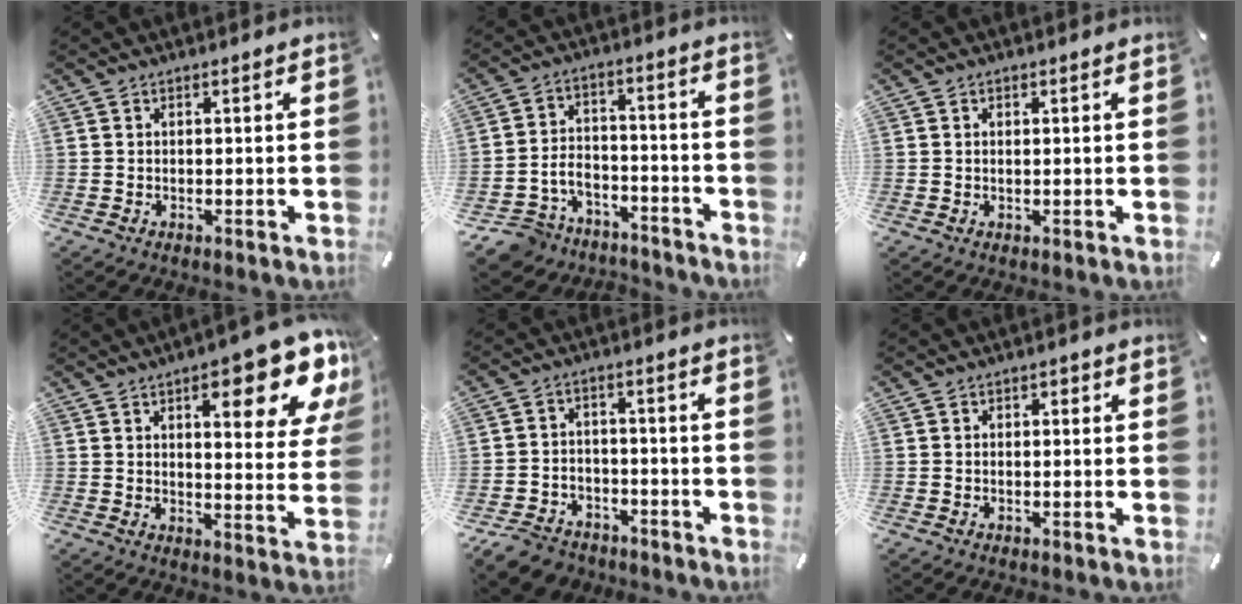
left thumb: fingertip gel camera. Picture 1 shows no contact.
{"total": 7.8, "force": [-4.6, 6.1, 1.5], "torque": [-0.039, 0.021, -0.084]}
{"total": 0.6, "force": [0.1, 0.3, 0.5], "torque": [-0.011, 0.001, 0.002]}
{"total": 15.9, "force": [9.4, 5.1, 11.8], "torque": [-0.154, -0.059, 0.147]}
{"total": 7.0, "force": [-5.3, 4.2, 1.8], "torque": [-0.043, 0.025, -0.102]}
{"total": 1.0, "force": [0.0, 0.8, 0.6], "torque": [-0.004, 0.003, -0.003]}